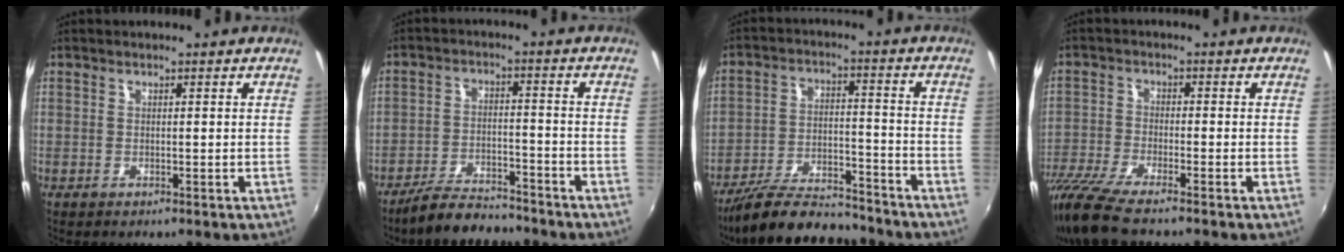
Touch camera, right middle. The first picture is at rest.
{"total": 8.8, "force": [-7.9, 2.0, 3.4], "torque": [-0.086, -0.001, -0.128]}
{"total": 16.5, "force": [-14.4, 3.9, 7.1], "torque": [-0.146, -0.013, -0.227]}
{"total": 9.9, "force": [-8.1, 0.8, 5.6], "torque": [-0.132, -0.036, -0.154]}